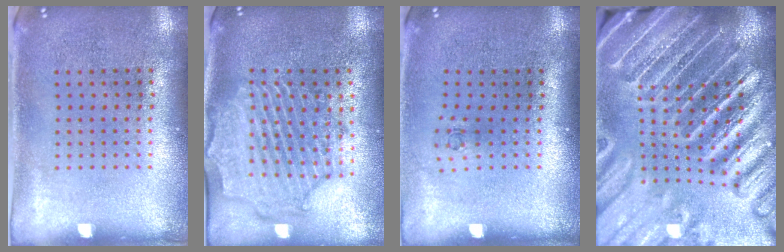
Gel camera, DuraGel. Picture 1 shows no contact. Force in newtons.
{"total": 2.3, "press": 2.2, "slide": 0.8}
{"total": 0.6, "press": 0.3, "slide": 0.5}
{"total": 5.2, "press": 4.6, "slide": 2.5}